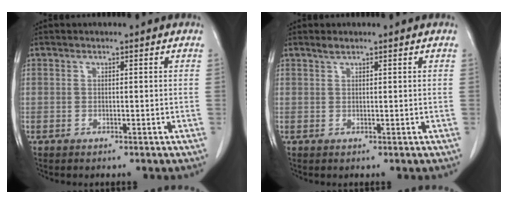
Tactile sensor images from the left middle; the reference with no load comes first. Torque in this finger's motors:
{"motor_torque": [0.35, -0.28, -0.04, -0.01]}